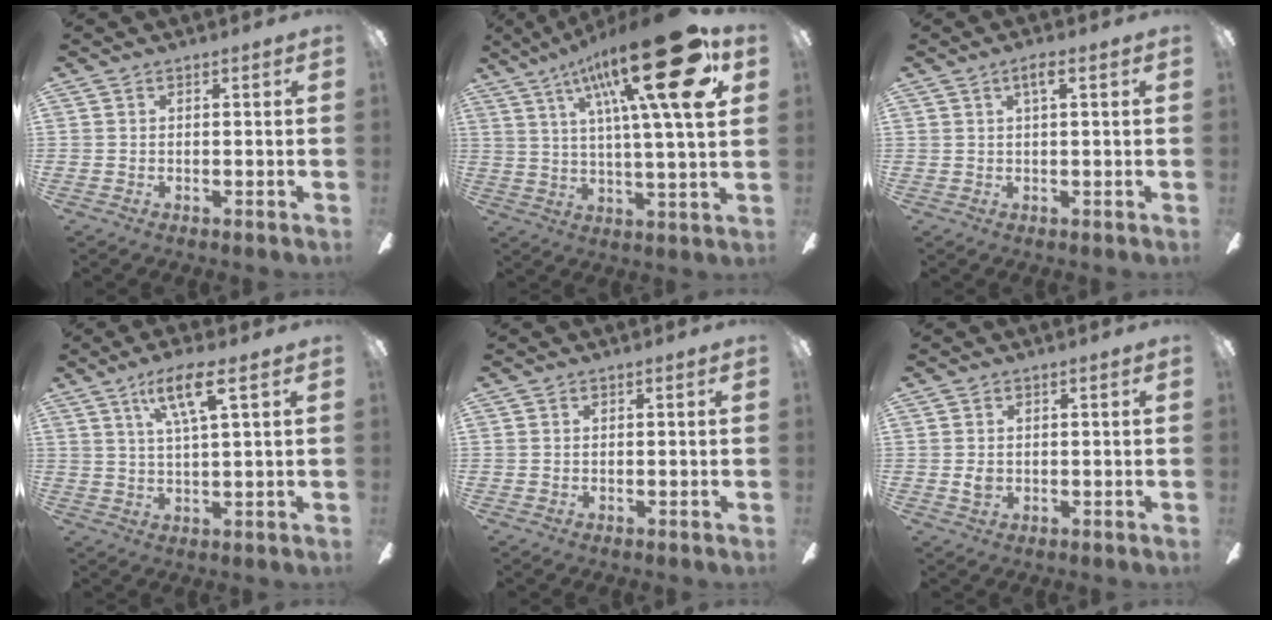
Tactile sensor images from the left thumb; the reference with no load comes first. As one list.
[{"total": 26.9, "force": [12.5, 6.6, 22.8], "torque": [-0.351, -0.057, 0.189]}, {"total": 2.8, "force": [1.2, 0.6, 2.4], "torque": [-0.035, -0.001, 0.016]}, {"total": 8.8, "force": [4.6, 1.5, 7.4], "torque": [-0.143, -0.003, 0.075]}, {"total": 0.0}, {"total": 2.2, "force": [0.2, 1.7, 1.4], "torque": [-0.020, 0.002, 0.000]}]